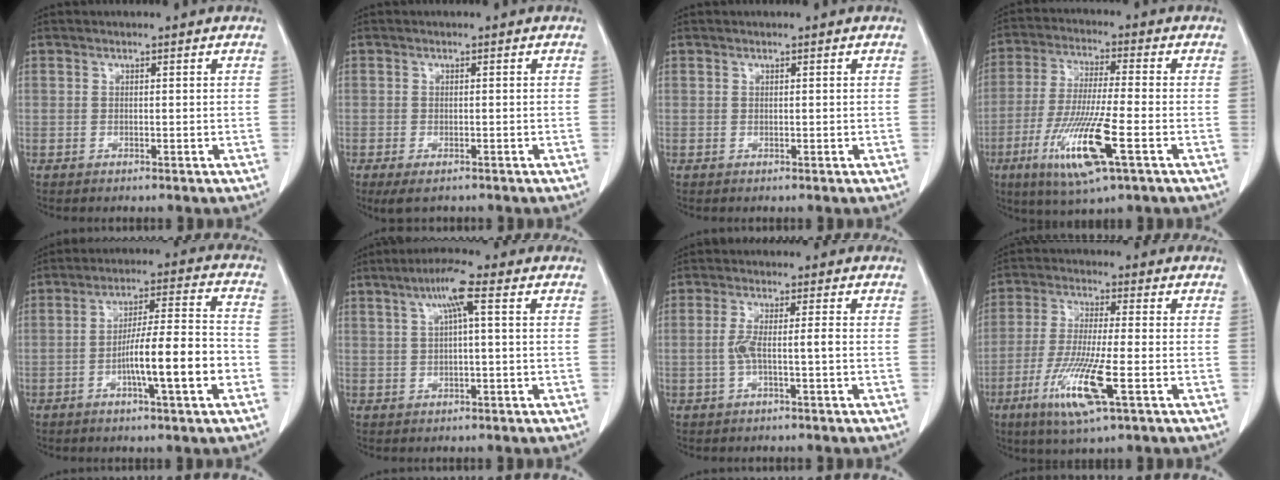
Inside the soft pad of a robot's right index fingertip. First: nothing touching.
{"total": 4.0, "force": [-3.0, 1.3, 2.3], "torque": [-0.036, -0.010, -0.041]}
{"total": 0.0}
{"total": 13.3, "force": [-5.2, 0.8, 12.2], "torque": [-0.249, -0.028, -0.094]}
{"total": 11.6, "force": [-3.9, 0.6, 10.9], "torque": [-0.180, 0.011, -0.064]}
{"total": 4.9, "force": [1.6, 0.0, 4.7], "torque": [-0.085, 0.016, 0.029]}
{"total": 3.6, "force": [-0.8, 0.0, 3.5], "torque": [-0.070, 0.009, -0.013]}
{"total": 11.0, "force": [-4.4, 0.6, 10.1], "torque": [-0.205, -0.025, -0.083]}